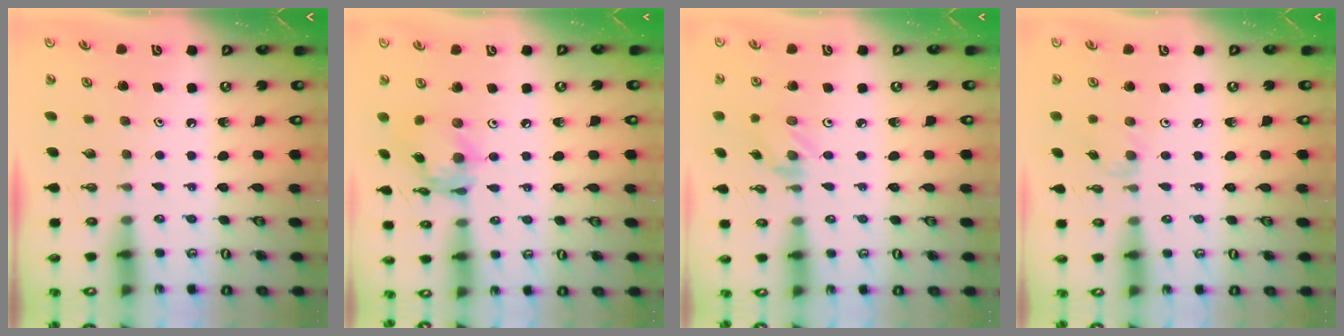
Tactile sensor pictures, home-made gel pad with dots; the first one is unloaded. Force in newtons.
{"total": 11.6, "press": 11.6, "slide": 1.0}
{"total": 1.6, "press": 1.5, "slide": 0.3}
{"total": 2.5, "press": 2.5, "slide": 0.5}